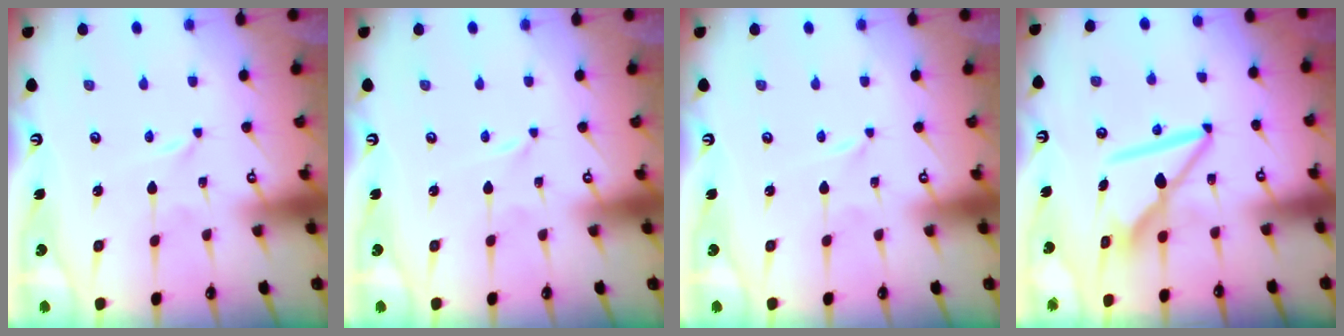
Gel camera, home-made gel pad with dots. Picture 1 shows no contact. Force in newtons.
{"total": 0.0}
{"total": 0.0}
{"total": 10.2, "press": 10.1, "slide": 1.1}